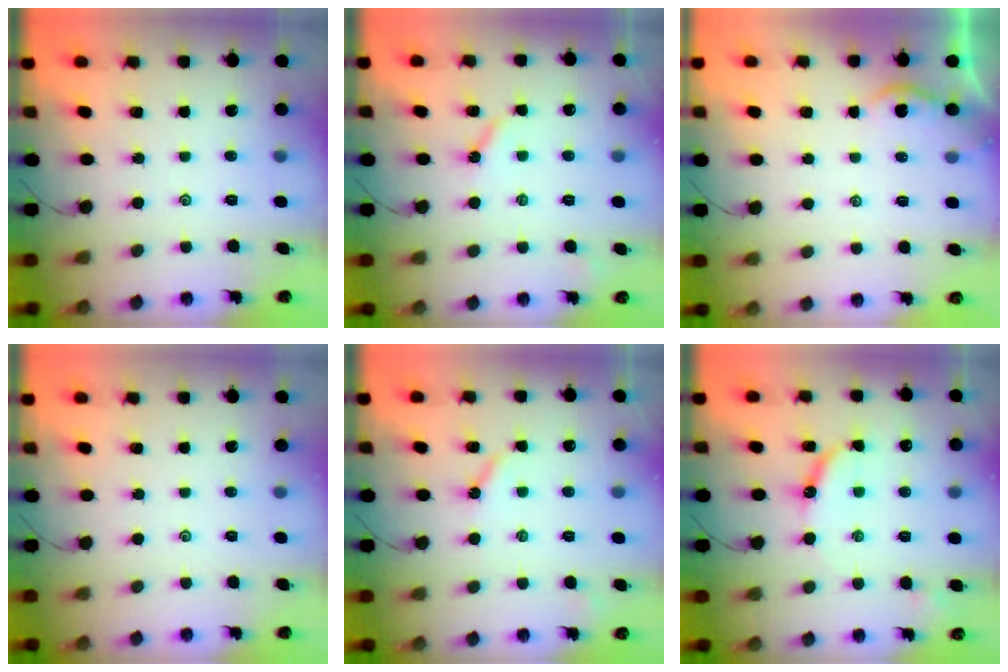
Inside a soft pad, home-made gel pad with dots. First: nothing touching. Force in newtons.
{"total": 4.3, "press": 4.2, "slide": 0.8}
{"total": 2.0, "press": 1.9, "slide": 0.4}
{"total": 0.0}
{"total": 4.3, "press": 4.2, "slide": 0.8}
{"total": 8.4, "press": 8.3, "slide": 0.6}